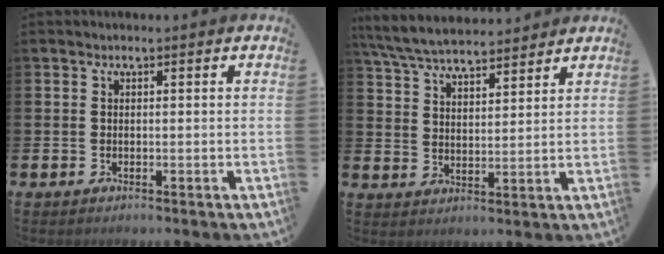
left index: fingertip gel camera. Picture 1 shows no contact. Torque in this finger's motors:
{"motor_torque": [1.13, -1.01, 0.28, 0.21]}